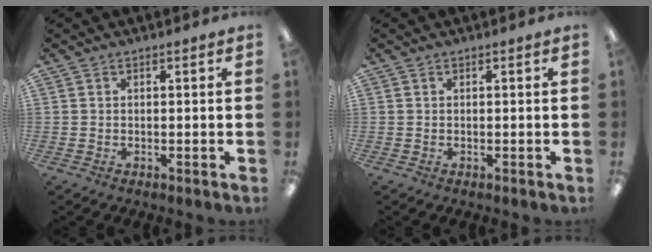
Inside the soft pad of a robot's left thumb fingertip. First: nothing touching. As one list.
[{"total": 0.0}]